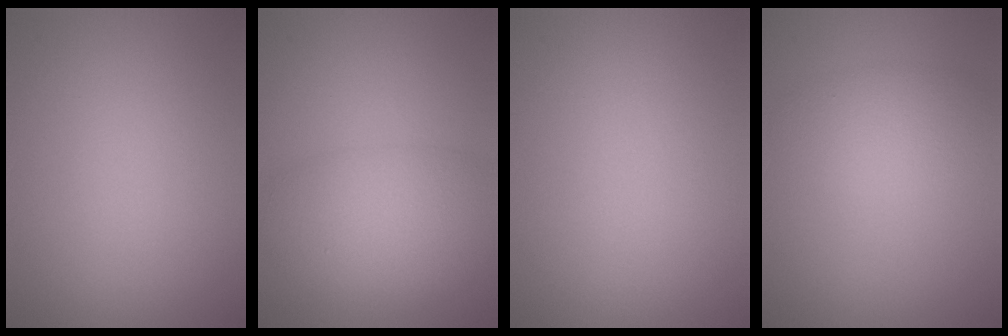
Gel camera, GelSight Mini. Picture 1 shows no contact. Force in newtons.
{"total": 5.7, "press": 5.7, "slide": 0.3}
{"total": 0.0}
{"total": 3.4, "press": 3.4, "slide": 0.3}